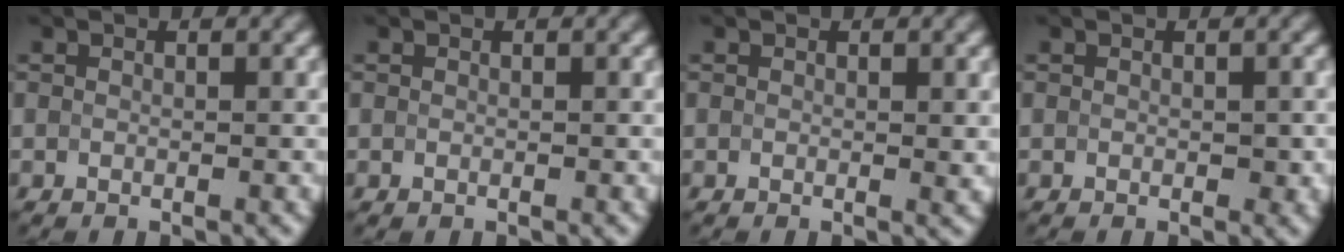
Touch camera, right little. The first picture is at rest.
{"total": 0.0}
{"total": 0.7, "force": [0.1, 0.4, 0.6], "torque": [-0.010, -0.001, 0.000]}
{"total": 1.0, "force": [-0.2, 0.7, 0.7], "torque": [-0.009, 0.000, -0.002]}